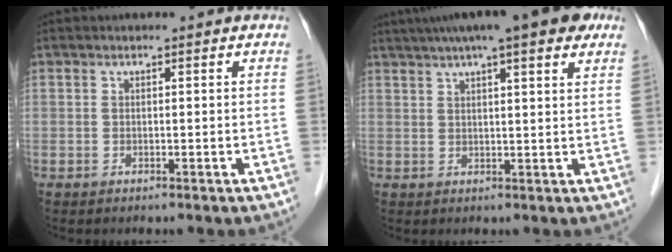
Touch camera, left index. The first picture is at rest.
{"total": 14.8, "force": [10.5, 2.1, 10.2], "torque": [-0.159, 0.043, 0.139]}